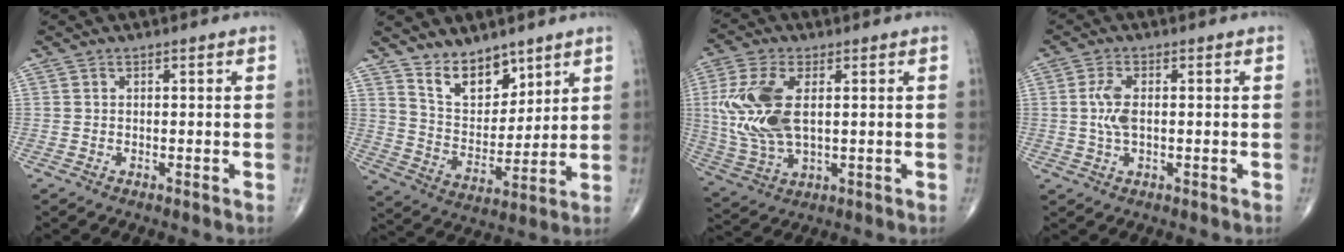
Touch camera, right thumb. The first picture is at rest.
{"total": 10.5, "force": [7.8, 5.3, 4.6], "torque": [-0.046, -0.066, 0.153]}
{"total": 14.0, "force": [1.9, 7.3, 11.8], "torque": [-0.267, -0.005, 0.045]}
{"total": 4.5, "force": [0.2, 2.0, 4.0], "torque": [-0.096, 0.002, 0.004]}